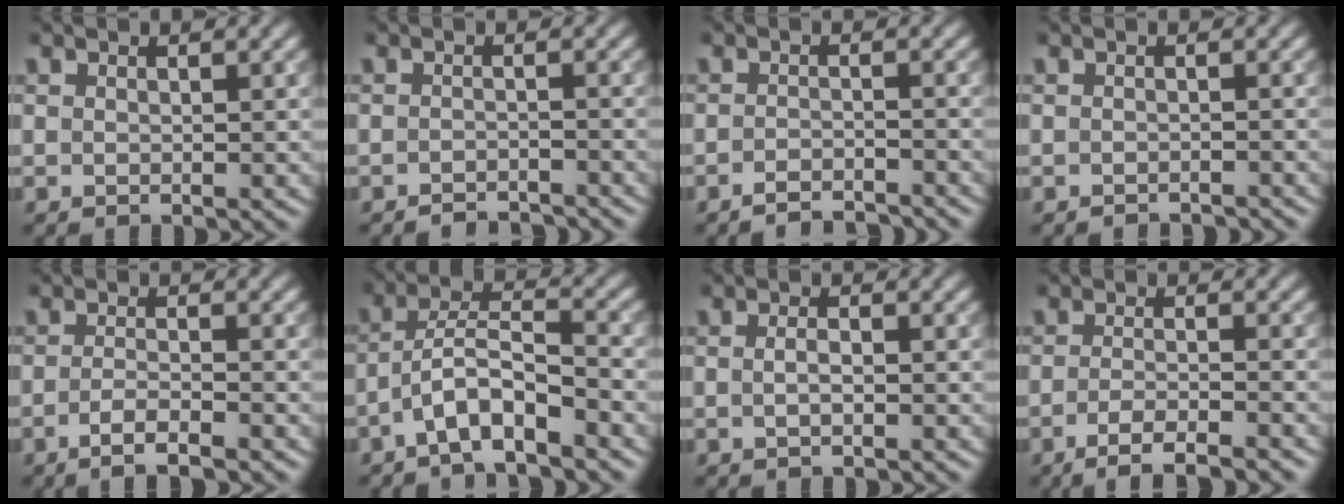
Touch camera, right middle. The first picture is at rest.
{"total": 2.3, "force": [-2.3, 0.3, 0.4], "torque": [0.001, 0.004, -0.033]}
{"total": 2.8, "force": [-2.6, 0.5, 0.9], "torque": [-0.006, 0.004, -0.042]}
{"total": 1.9, "force": [-1.9, 0.2, 0.3], "torque": [0.006, -0.001, -0.024]}
{"total": 2.8, "force": [-1.5, 0.6, 2.2], "torque": [-0.036, 0.001, -0.035]}
{"total": 4.7, "force": [-2.8, 1.3, 3.5], "torque": [-0.064, 0.013, -0.056]}
{"total": 1.0, "force": [-0.2, 0.3, 1.0], "torque": [-0.016, -0.004, -0.002]}
{"total": 3.7, "force": [-2.5, 0.8, 2.7], "torque": [-0.041, -0.002, -0.051]}